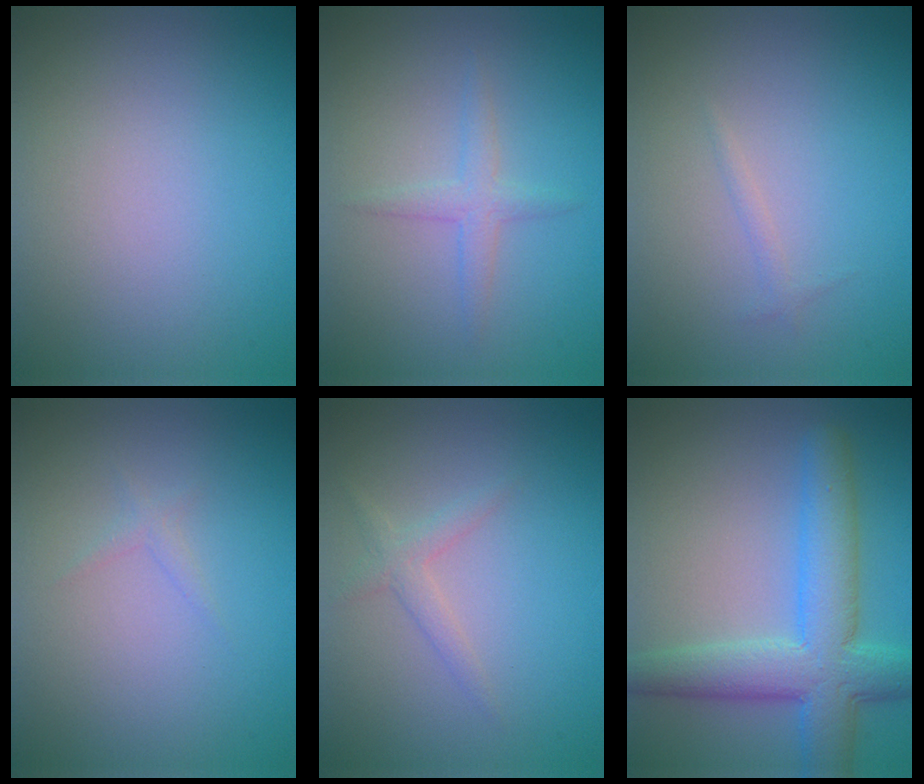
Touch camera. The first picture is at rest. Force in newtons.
{"total": 1.7, "press": 1.7, "slide": 0.1}
{"total": 0.6, "press": 0.6, "slide": 0.1}
{"total": 0.7, "press": 0.7, "slide": 0.0}
{"total": 1.5, "press": 1.5, "slide": 0.1}
{"total": 7.3, "press": 7.3, "slide": 0.3}